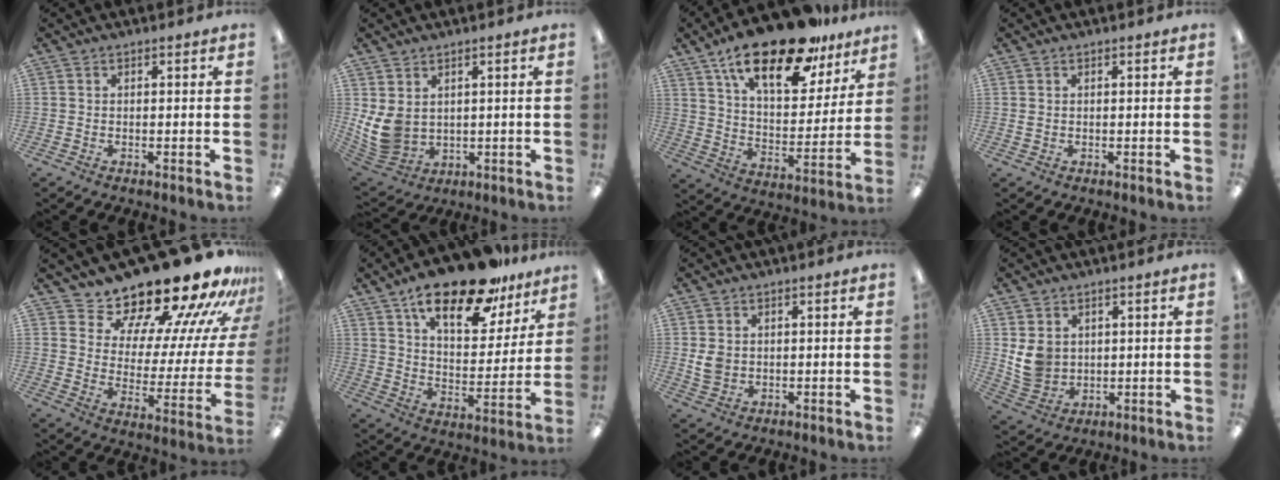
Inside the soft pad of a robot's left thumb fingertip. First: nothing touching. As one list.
[{"total": 8.6, "force": [1.8, 6.6, 5.1], "torque": [-0.126, -0.012, 0.037]}, {"total": 22.7, "force": [15.9, 8.6, 13.7], "torque": [-0.220, -0.093, 0.271]}, {"total": 0.9, "force": [0.4, 0.7, 0.5], "torque": [-0.011, 0.005, 0.006]}, {"total": 19.8, "force": [18.0, 5.4, 6.1], "torque": [-0.074, -0.165, 0.306]}, {"total": 21.9, "force": [15.9, 8.3, 12.5], "torque": [-0.196, -0.096, 0.270]}, {"total": 4.2, "force": [0.7, 3.5, 2.3], "torque": [-0.042, 0.001, 0.012]}, {"total": 6.8, "force": [2.0, 6.0, 2.5], "torque": [-0.050, 0.004, 0.044]}]